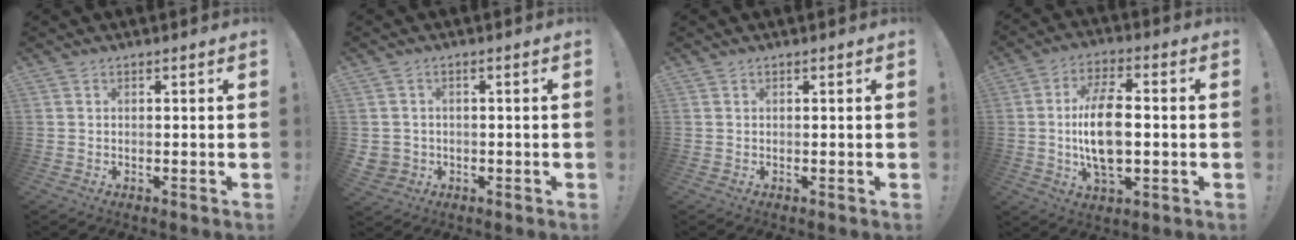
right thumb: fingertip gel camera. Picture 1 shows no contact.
{"total": 3.0, "force": [-0.1, 2.9, 0.7], "torque": [-0.015, -0.002, -0.001]}
{"total": 0.0}
{"total": 14.2, "force": [-0.6, 7.0, 12.3], "torque": [-0.234, -0.003, -0.018]}